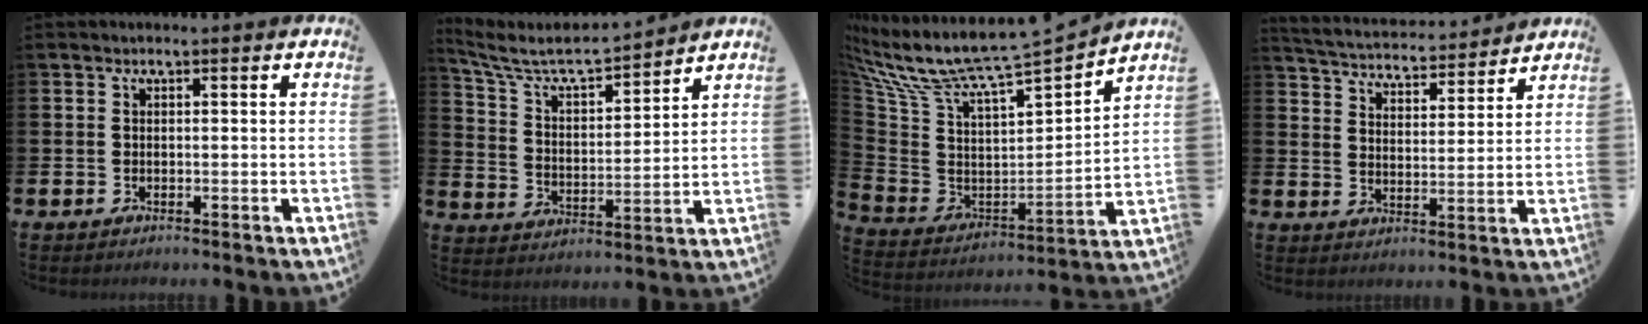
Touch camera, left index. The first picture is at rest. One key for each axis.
{"total": 6.8, "fx": 6.2, "fy": 1.7, "fz": 2.4, "tx": -0.082, "ty": -0.041, "tz": 0.103}
{"total": 8.6, "fx": 7.9, "fy": 1.0, "fz": 3.4, "tx": -0.104, "ty": -0.071, "tz": 0.128}
{"total": 4.7, "fx": 4.6, "fy": 0.7, "fz": 0.3, "tx": -0.032, "ty": -0.037, "tz": 0.079}